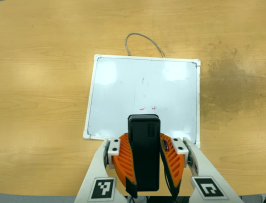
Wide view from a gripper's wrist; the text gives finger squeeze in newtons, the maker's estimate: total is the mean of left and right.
{"total": 9.5, "left": 7.9, "right": 11.2}